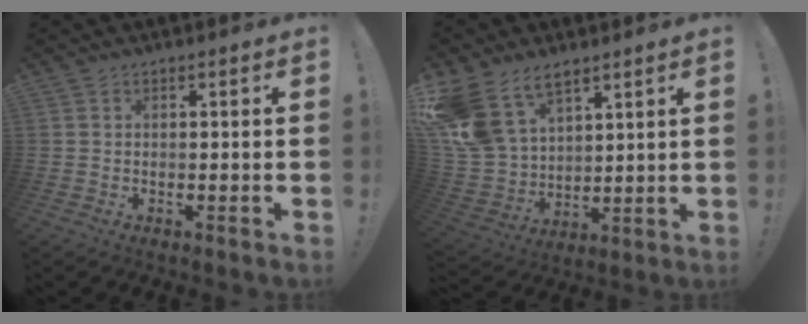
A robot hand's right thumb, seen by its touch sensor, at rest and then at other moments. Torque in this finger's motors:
{"motor_torque": [0.66, 0.86, 0.89, 0.41, 0.34]}